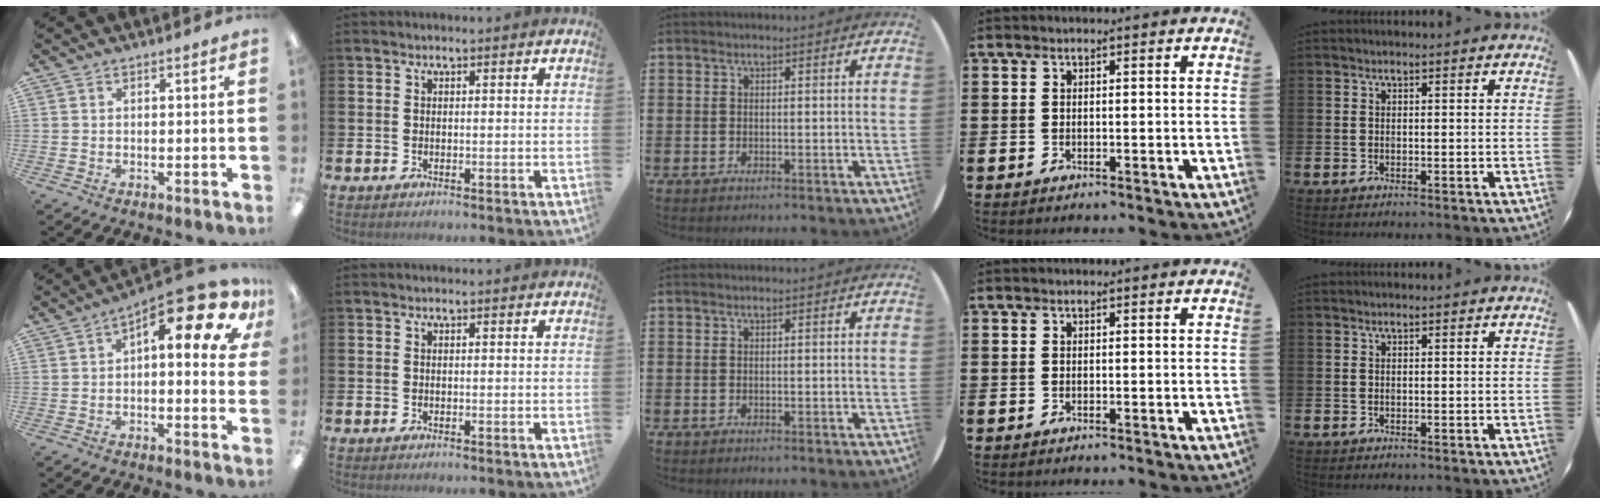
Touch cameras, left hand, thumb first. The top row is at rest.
{"thumb": {"total": 14.8, "force": [7.4, 5.2, 11.8], "torque": [-0.160, -0.052, 0.116]}}